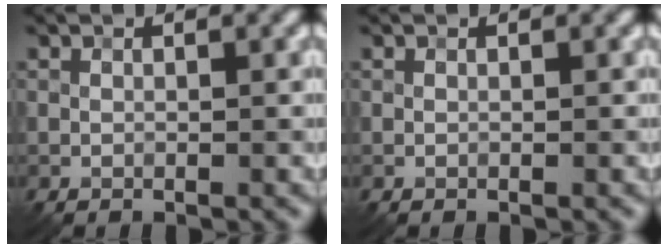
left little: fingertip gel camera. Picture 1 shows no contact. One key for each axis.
{"total": 0.0}